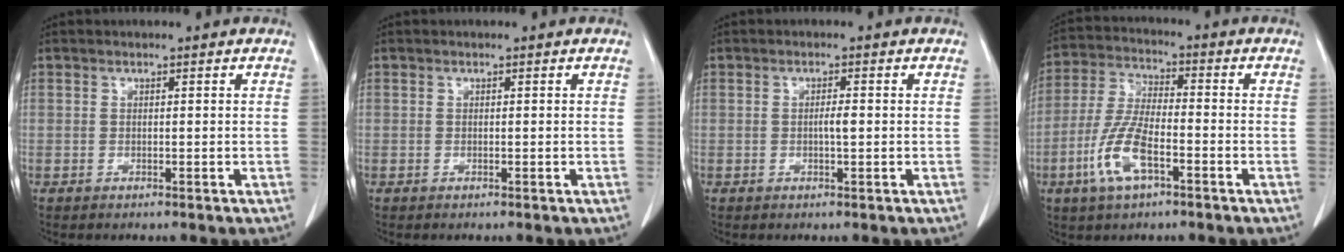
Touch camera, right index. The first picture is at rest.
{"total": 0.0}
{"total": 1.5, "force": [-0.1, 0.2, 1.5], "torque": [-0.028, 0.001, -0.003]}
{"total": 9.7, "force": [-4.2, 3.1, 8.2], "torque": [-0.182, -0.004, -0.081]}